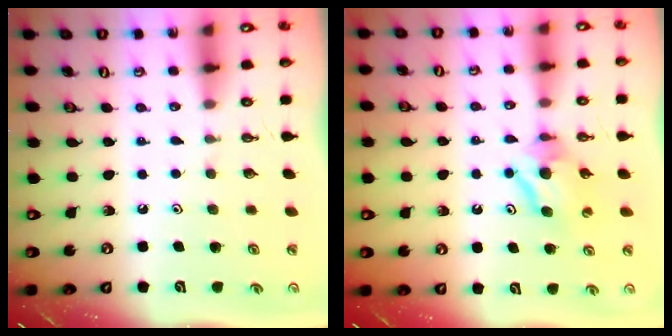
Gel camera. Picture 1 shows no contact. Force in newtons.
{"total": 8.4, "press": 8.3, "slide": 0.5}